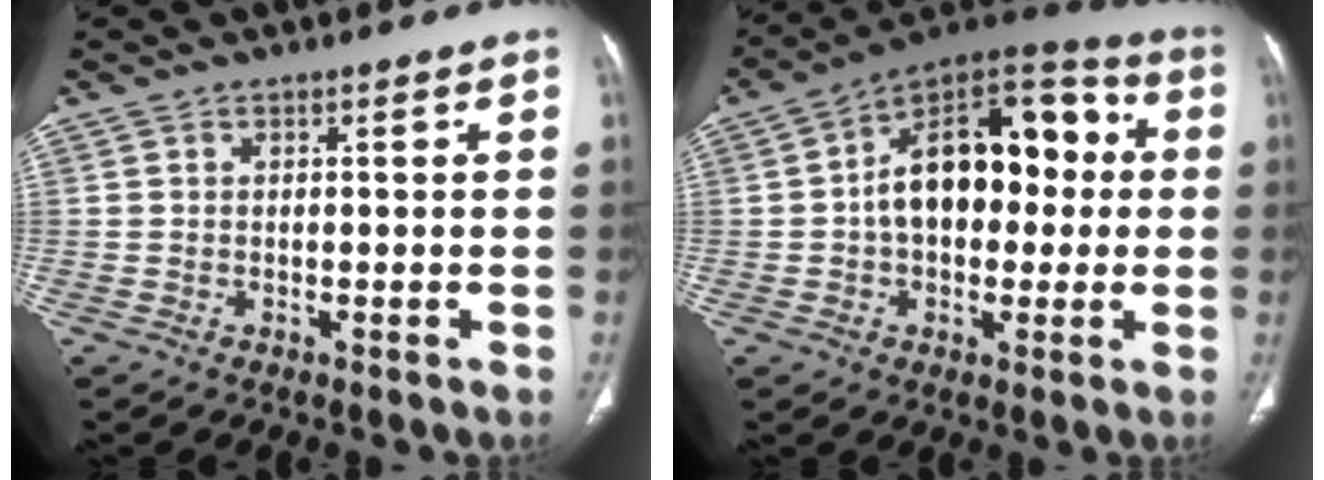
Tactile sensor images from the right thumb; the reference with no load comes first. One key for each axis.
{"total": 20.3, "fx": 1.4, "fy": 12.3, "fz": 16.0, "tx": -0.207, "ty": 0.046, "tz": 0.016}